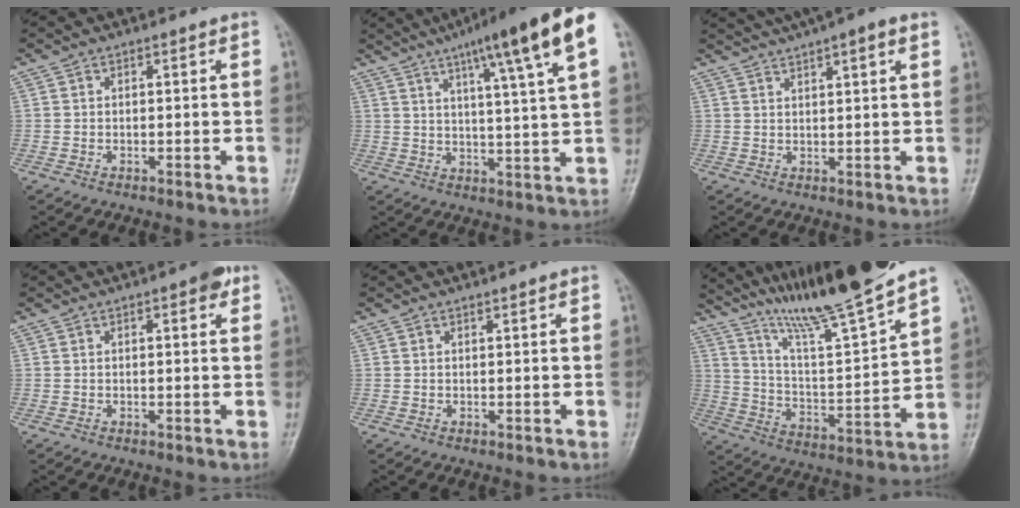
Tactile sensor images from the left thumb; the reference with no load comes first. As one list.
[{"total": 16.8, "force": [9.0, 1.1, 14.1], "torque": [-0.201, -0.017, 0.119]}, {"total": 9.6, "force": [6.8, 1.7, 6.5], "torque": [-0.094, 0.020, 0.099]}, {"total": 3.1, "force": [1.7, 1.1, 2.4], "torque": [-0.025, -0.003, 0.017]}, {"total": 0.7, "force": [0.6, 0.0, 0.2], "torque": [-0.004, -0.005, 0.011]}, {"total": 18.3, "force": [15.5, -0.3, 9.7], "torque": [-0.144, -0.080, 0.275]}]